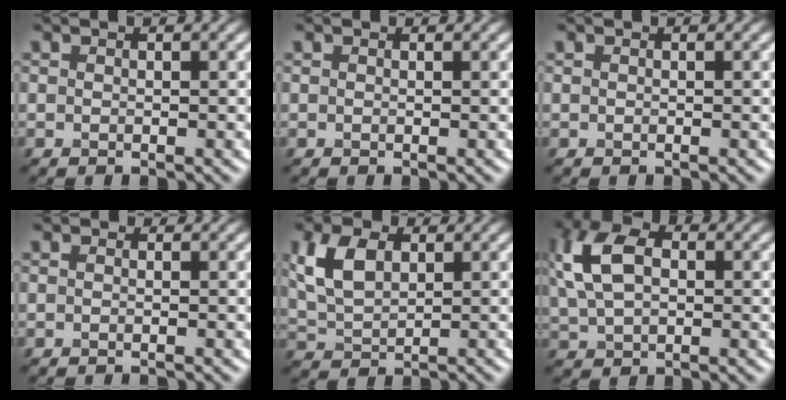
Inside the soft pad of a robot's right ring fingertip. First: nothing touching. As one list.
[{"total": 0.0}, {"total": 0.0}, {"total": 1.3, "force": [0.0, 1.0, 0.9], "torque": [0.004, 0.006, -0.018]}, {"total": 4.5, "force": [1.6, 2.9, 3.0], "torque": [-0.086, 0.015, 0.050]}, {"total": 5.4, "force": [1.4, 3.6, 3.8], "torque": [-0.109, 0.021, 0.040]}]